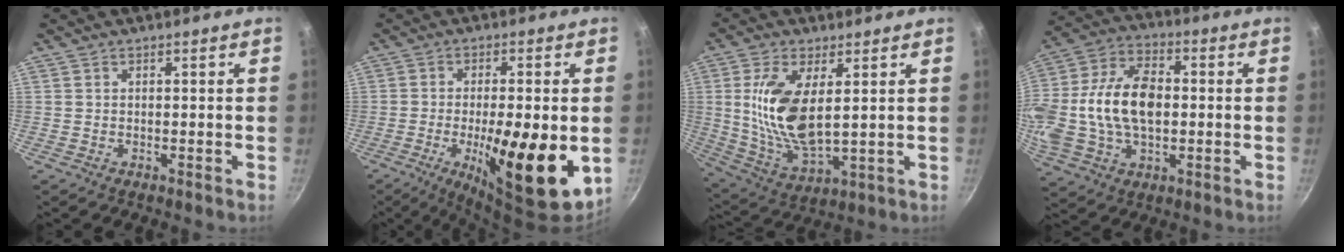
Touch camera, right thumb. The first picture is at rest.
{"total": 19.8, "force": [-4.2, 6.2, 18.4], "torque": [-0.246, -0.024, -0.043]}
{"total": 14.6, "force": [2.7, 6.5, 12.8], "torque": [-0.253, -0.022, 0.064]}
{"total": 22.4, "force": [-0.5, 13.9, 17.5], "torque": [-0.385, 0.019, -0.001]}